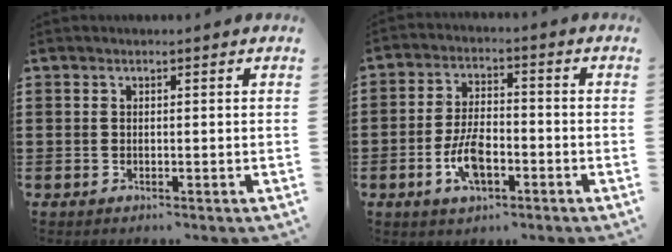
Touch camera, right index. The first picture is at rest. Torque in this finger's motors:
{"motor_torque": [2.14, 0.00, 0.60, 0.08]}